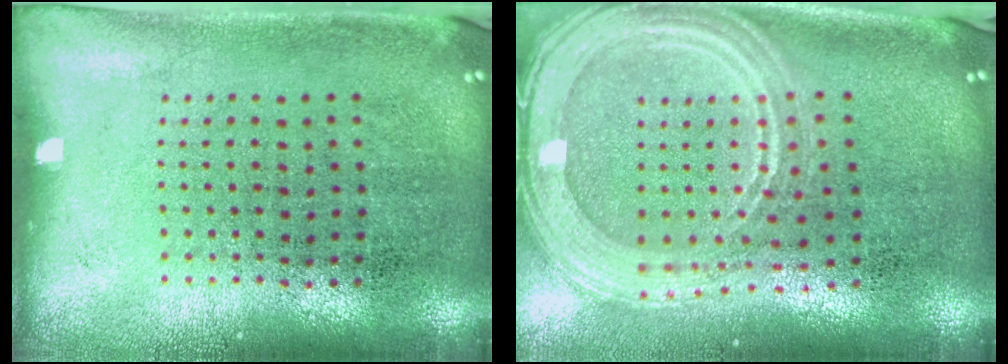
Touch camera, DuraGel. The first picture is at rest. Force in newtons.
{"total": 2.9, "press": 2.3, "slide": 1.7}